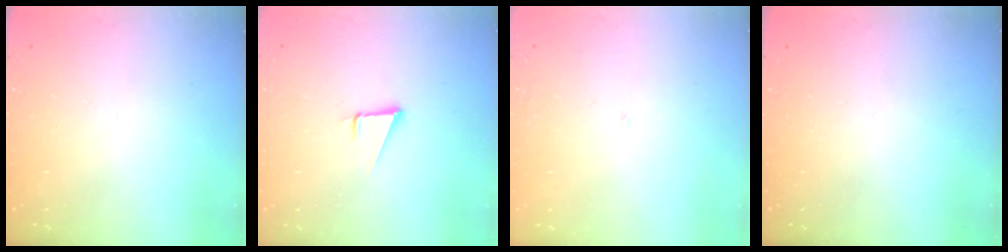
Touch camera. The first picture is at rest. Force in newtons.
{"total": 3.6, "press": 2.7, "slide": 2.4}
{"total": 2.0, "press": 2.0, "slide": 0.2}
{"total": 0.0}